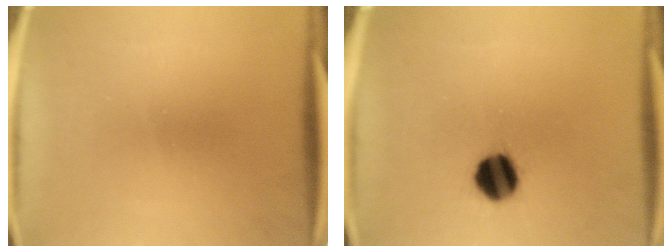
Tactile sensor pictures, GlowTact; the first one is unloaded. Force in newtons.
{"total": 8.9}